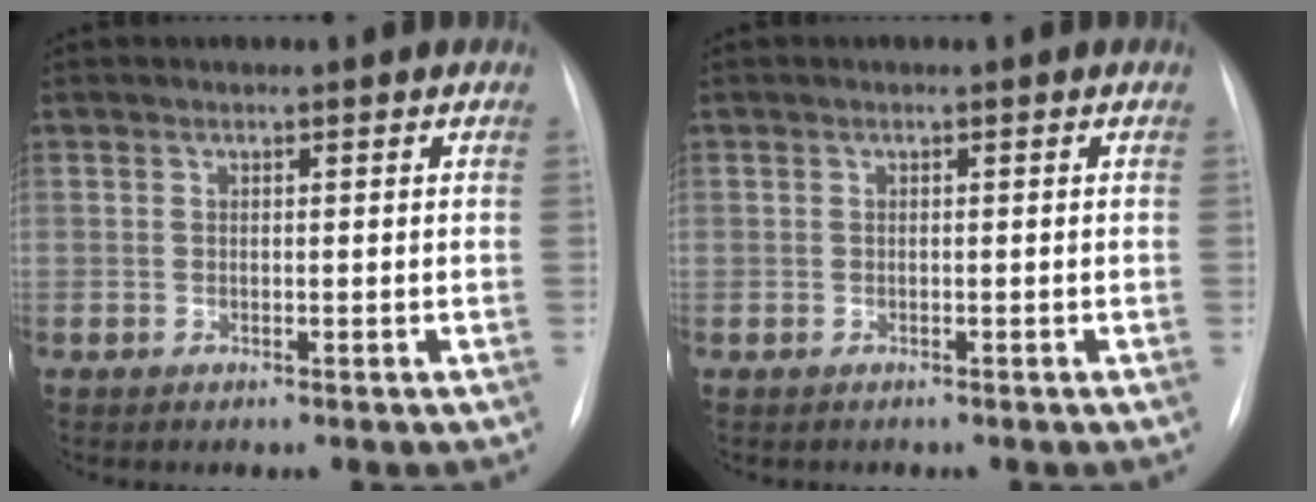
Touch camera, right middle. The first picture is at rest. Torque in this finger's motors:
{"motor_torque": [-1.70, 0.39, -0.29, -0.17]}